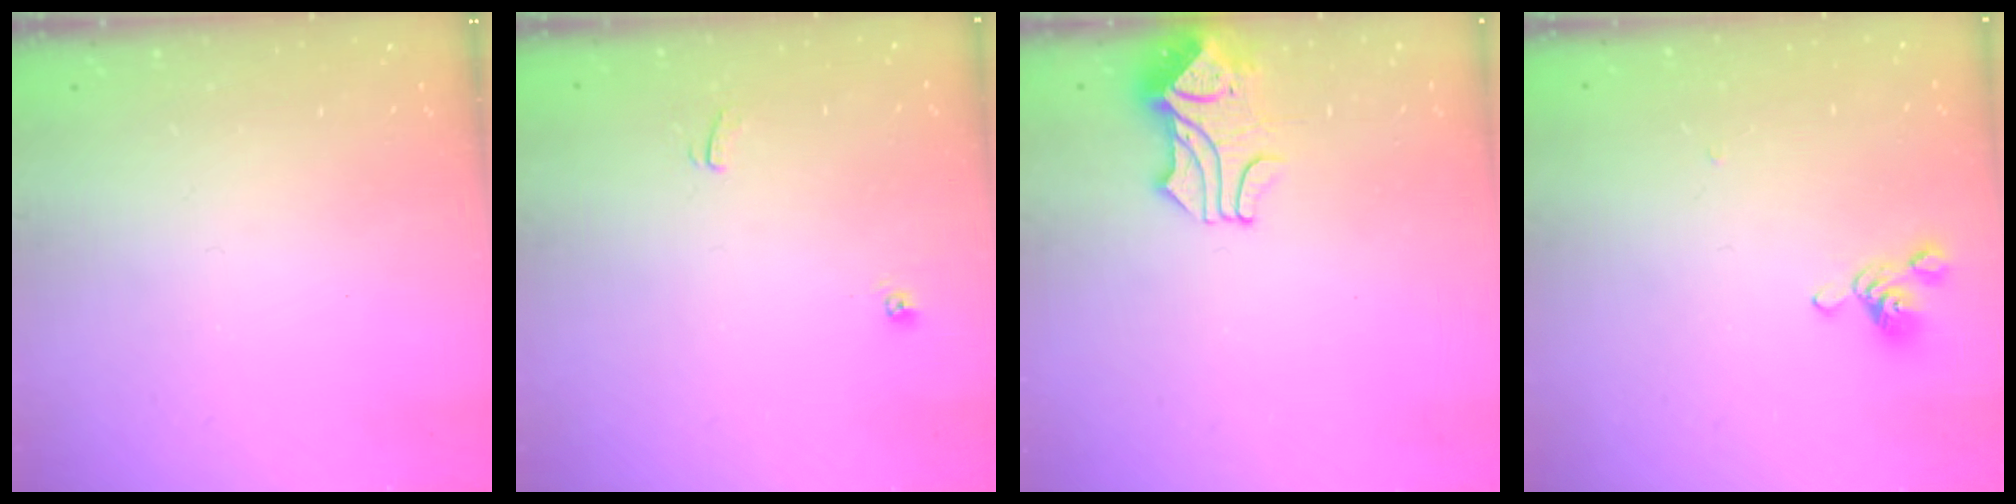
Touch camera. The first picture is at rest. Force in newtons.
{"total": 4.7, "press": 4.7, "slide": 0.2}
{"total": 1.8, "press": 1.4, "slide": 1.0}
{"total": 5.9, "press": 5.9, "slide": 0.5}